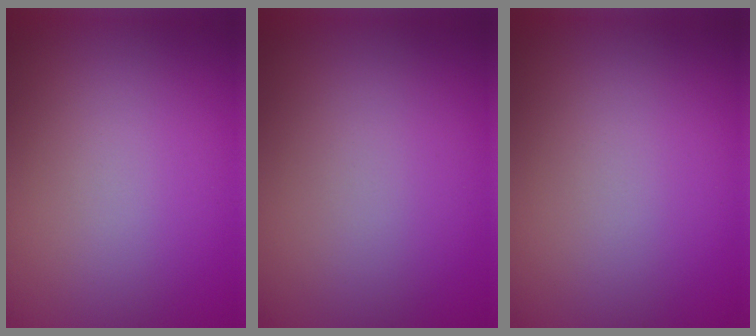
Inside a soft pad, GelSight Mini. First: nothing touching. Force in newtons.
{"total": 0.0}
{"total": 0.0}